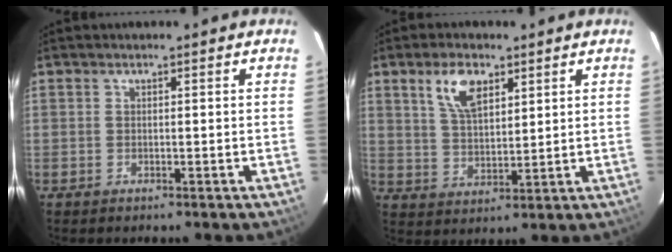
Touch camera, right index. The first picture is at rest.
{"total": 7.9, "force": [4.2, 3.8, 5.4], "torque": [-0.103, 0.011, 0.083]}